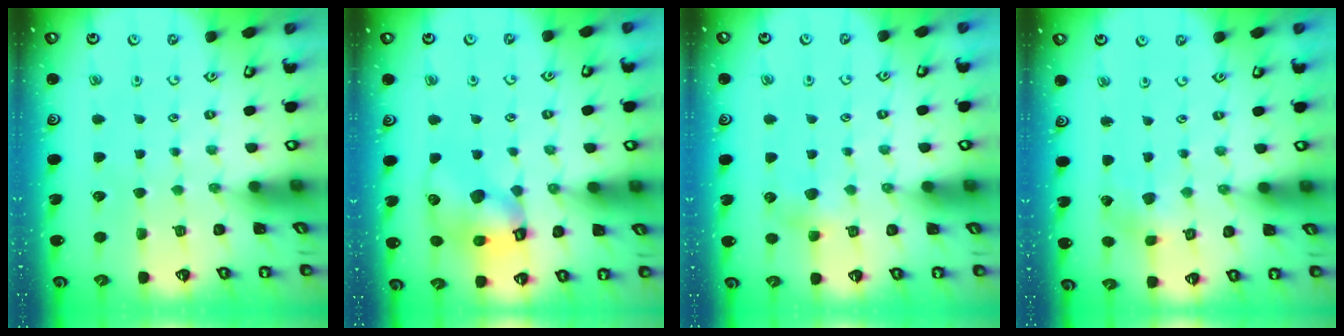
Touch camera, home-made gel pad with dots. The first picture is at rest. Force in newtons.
{"total": 11.6, "press": 11.5, "slide": 1.7}
{"total": 4.4, "press": 4.3, "slide": 0.7}
{"total": 2.5, "press": 2.5, "slide": 0.3}